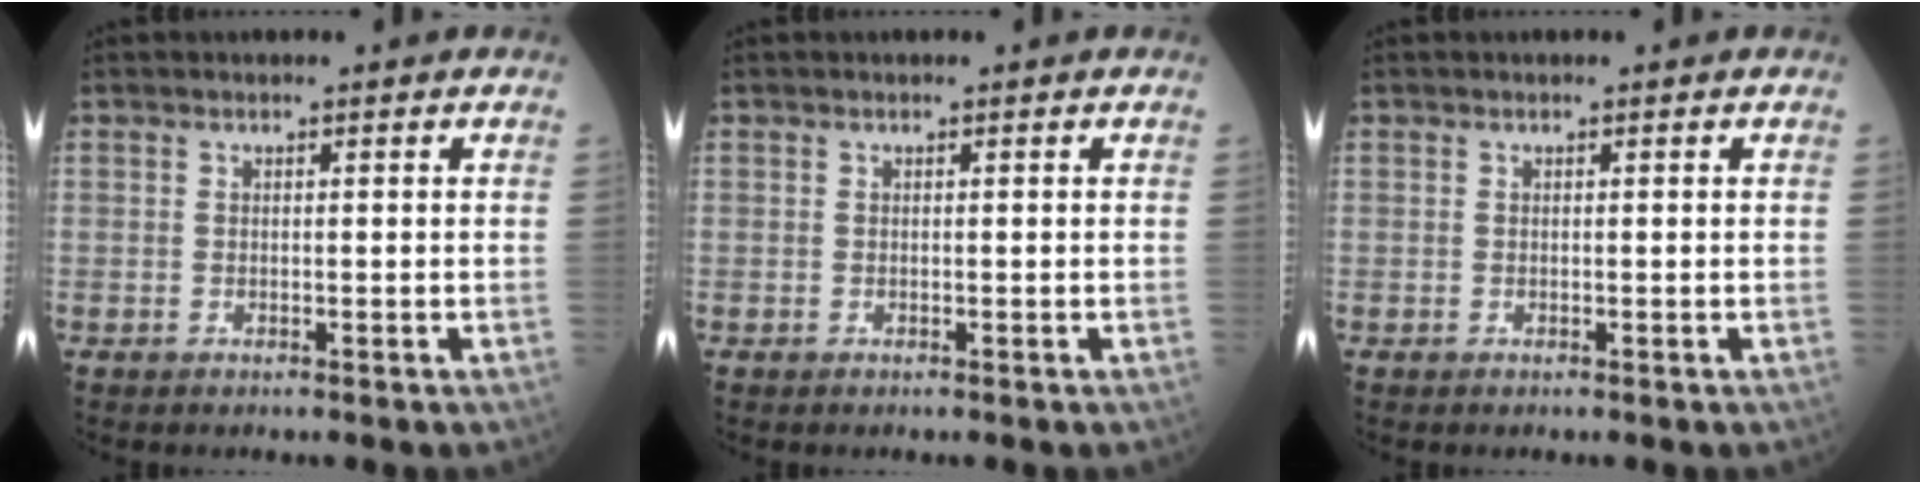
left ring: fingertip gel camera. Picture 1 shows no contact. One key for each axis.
{"total": 0.0}
{"total": 0.0}